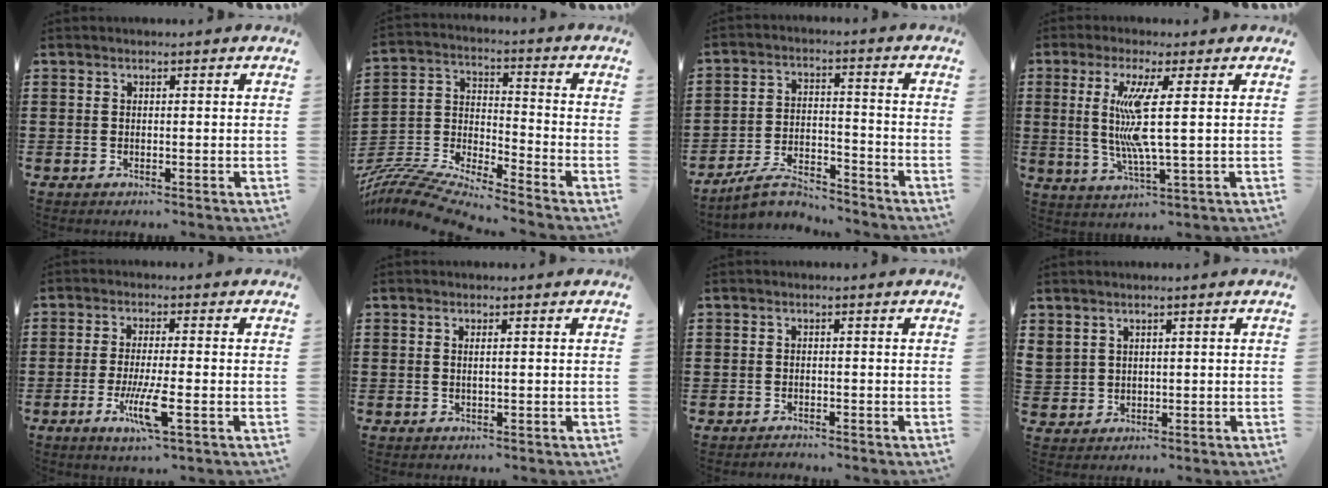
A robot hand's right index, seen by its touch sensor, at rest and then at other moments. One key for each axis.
{"total": 8.8, "fx": -8.4, "fy": 0.3, "fz": 2.5, "tx": -0.066, "ty": -0.004, "tz": -0.174}
{"total": 6.5, "fx": -6.0, "fy": 1.2, "fz": 2.1, "tx": -0.050, "ty": 0.006, "tz": -0.117}
{"total": 8.6, "fx": 1.5, "fy": 0.2, "fz": 8.4, "tx": -0.175, "ty": -0.014, "tz": 0.016}
{"total": 6.8, "fx": -2.5, "fy": 0.9, "fz": 6.3, "tx": -0.128, "ty": -0.020, "tz": -0.046}
{"total": 0.8, "fx": 0.1, "fy": -0.1, "fz": 0.7, "tx": -0.014, "ty": -0.003, "tz": 0.002}
{"total": 1.0, "fx": -1.0, "fy": 0.4, "fz": -0.1, "tx": 0.000, "ty": 0.003, "tz": -0.022}
{"total": 2.1, "fx": 1.7, "fy": 1.2, "fz": 0.1, "tx": -0.010, "ty": 0.006, "tz": 0.034}